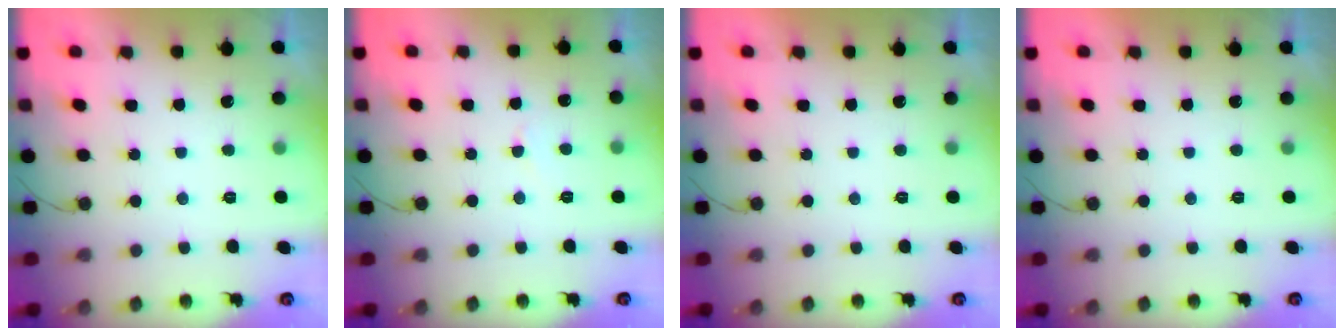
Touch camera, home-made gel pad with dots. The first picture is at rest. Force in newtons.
{"total": 3.0, "press": 3.0, "slide": 0.4}
{"total": 1.8, "press": 1.8, "slide": 0.1}
{"total": 1.7, "press": 1.7, "slide": 0.1}